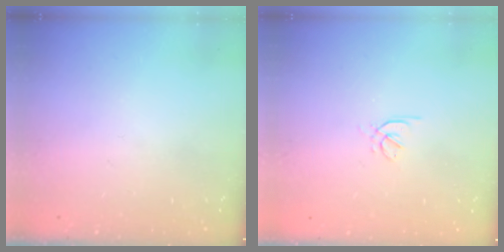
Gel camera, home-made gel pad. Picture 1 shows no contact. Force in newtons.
{"total": 1.6, "press": 1.5, "slide": 0.5}